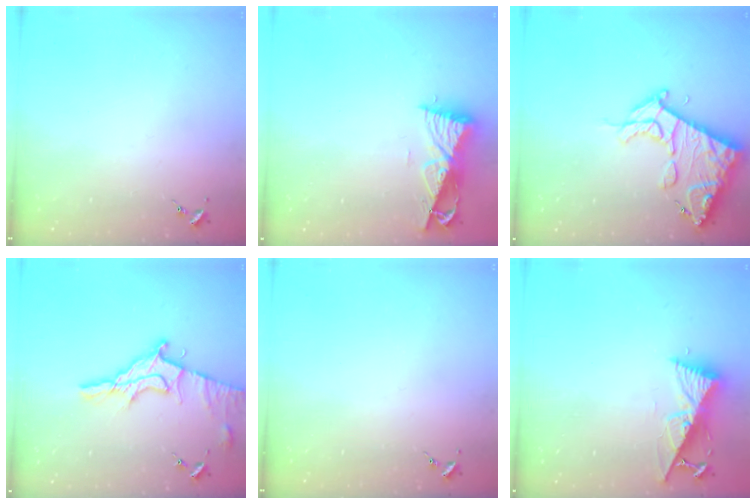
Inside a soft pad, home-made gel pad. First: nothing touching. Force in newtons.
{"total": 8.5, "press": 8.4, "slide": 1.0}
{"total": 15.7, "press": 15.6, "slide": 1.7}
{"total": 13.5, "press": 13.4, "slide": 1.3}
{"total": 0.0}
{"total": 10.6, "press": 10.5, "slide": 1.2}